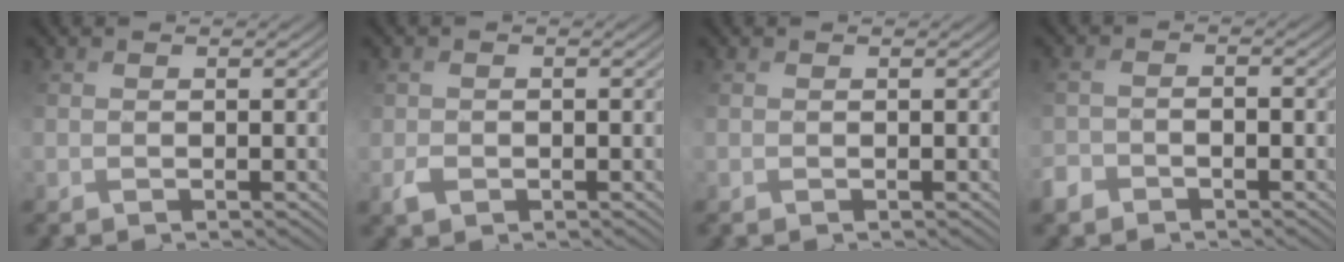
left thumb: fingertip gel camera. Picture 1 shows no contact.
{"total": 1.0, "force": [0.0, 1.0, 0.2], "torque": [0.001, 0.001, -0.001]}
{"total": 0.0}
{"total": 1.6, "force": [-1.3, 0.8, 0.1], "torque": [0.003, 0.001, -0.035]}